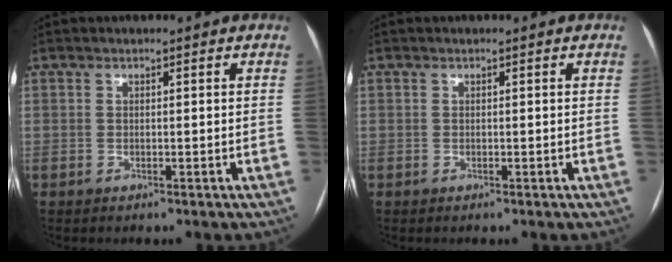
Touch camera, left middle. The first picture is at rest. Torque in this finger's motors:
{"motor_torque": [0.07, -0.37, -0.02, 0.00]}